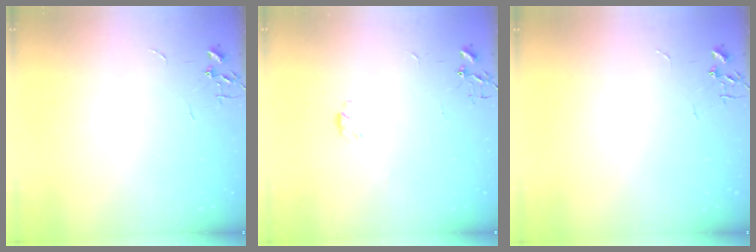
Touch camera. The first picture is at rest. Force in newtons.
{"total": 3.0, "press": 3.0, "slide": 0.5}
{"total": 0.0}